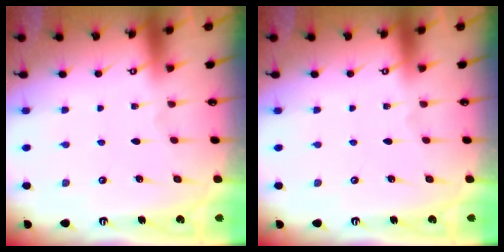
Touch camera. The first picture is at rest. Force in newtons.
{"total": 0.0}